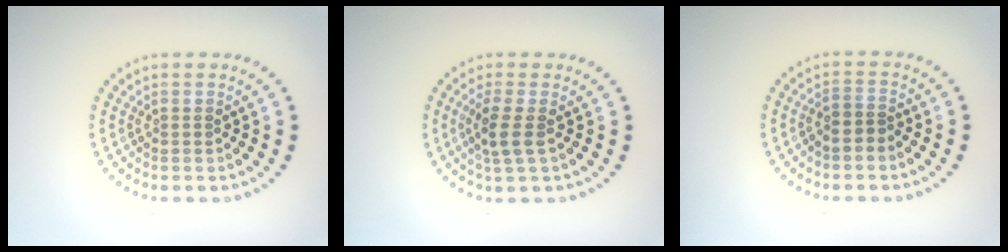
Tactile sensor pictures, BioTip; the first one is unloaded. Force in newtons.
{"total": 2.4, "press": 2.1, "slide": 1.1}
{"total": 1.6, "press": 1.4, "slide": 0.8}